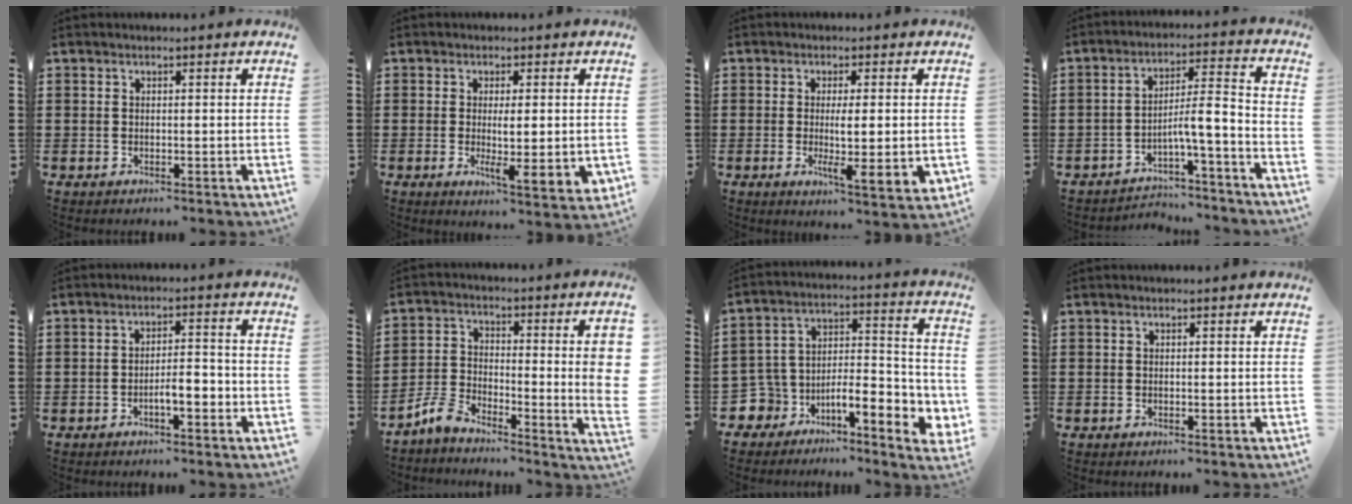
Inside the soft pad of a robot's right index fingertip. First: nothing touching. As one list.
[{"total": 4.7, "force": [0.0, 0.9, 4.6], "torque": [-0.077, -0.007, -0.002]}, {"total": 5.4, "force": [-0.1, 0.7, 5.3], "torque": [-0.096, -0.014, -0.007]}, {"total": 6.2, "force": [-3.3, 1.3, 5.1], "torque": [-0.094, -0.012, -0.068]}, {"total": 4.1, "force": [-1.9, 0.9, 3.5], "torque": [-0.060, 0.005, -0.034]}, {"total": 8.5, "force": [-3.3, 2.5, 7.4], "torque": [-0.140, 0.008, -0.063]}, {"total": 7.7, "force": [-4.8, 4.4, 4.2], "torque": [-0.085, -0.004, -0.088]}, {"total": 0.0}]